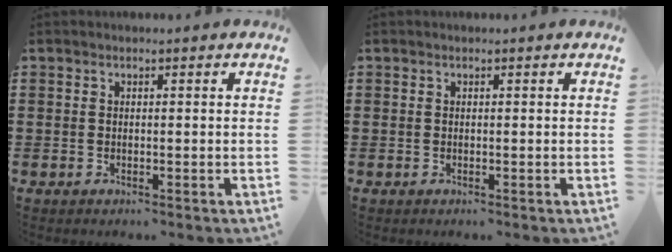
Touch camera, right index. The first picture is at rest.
{"total": 0.0}